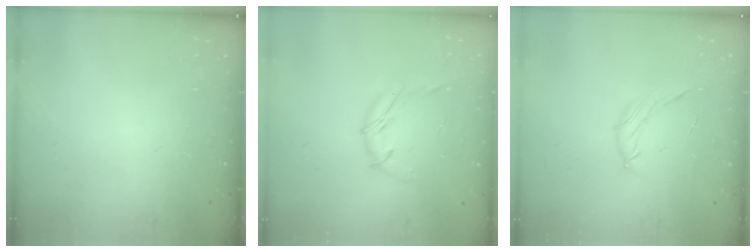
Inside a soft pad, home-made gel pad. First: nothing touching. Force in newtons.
{"total": 7.6, "press": 7.5, "slide": 0.8}
{"total": 6.6, "press": 6.6, "slide": 0.9}